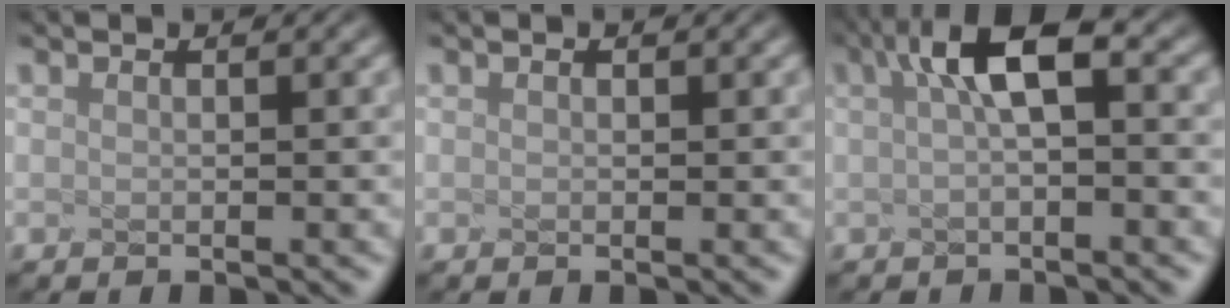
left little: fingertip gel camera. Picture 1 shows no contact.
{"total": 0.0}
{"total": 3.2, "force": [-0.6, 0.2, 3.2], "torque": [-0.079, 0.005, 0.025]}